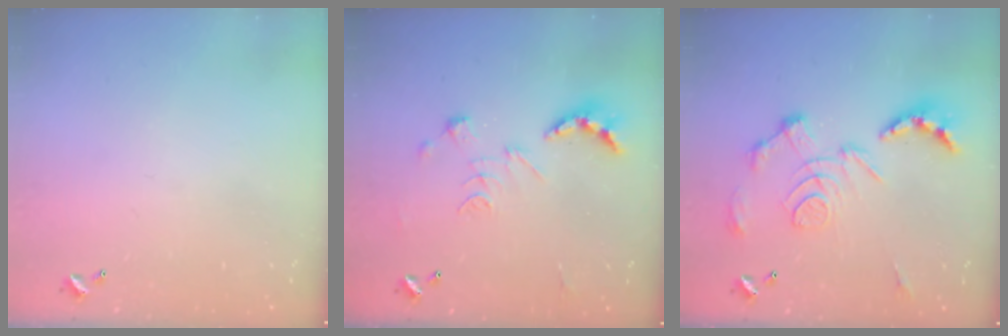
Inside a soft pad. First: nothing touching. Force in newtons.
{"total": 2.5, "press": 2.0, "slide": 1.5}
{"total": 3.4, "press": 2.7, "slide": 2.0}